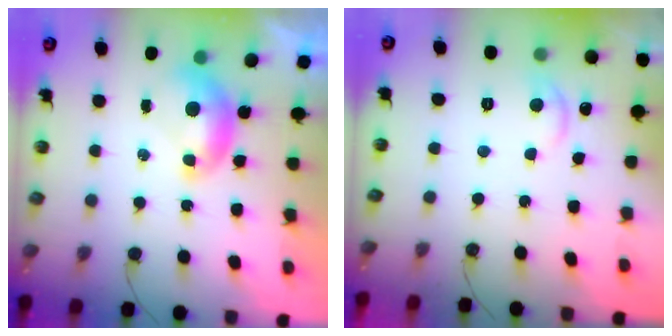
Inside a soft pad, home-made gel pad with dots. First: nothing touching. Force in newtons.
{"total": 2.2, "press": 2.0, "slide": 0.9}